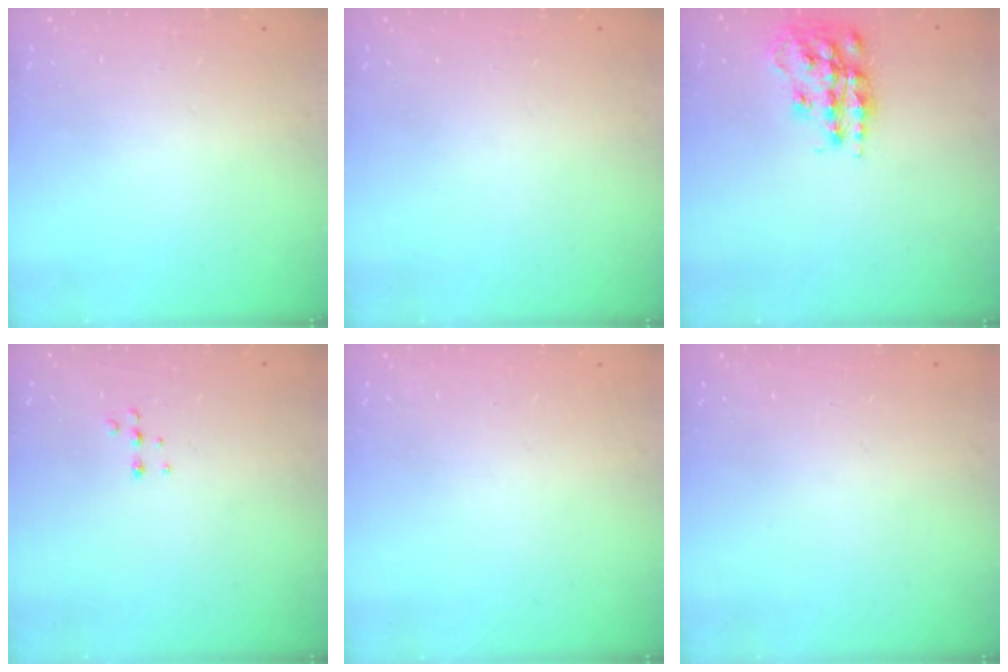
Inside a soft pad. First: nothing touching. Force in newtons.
{"total": 0.0}
{"total": 15.9, "press": 15.8, "slide": 1.0}
{"total": 4.5, "press": 4.4, "slide": 0.7}
{"total": 0.0}
{"total": 0.0}